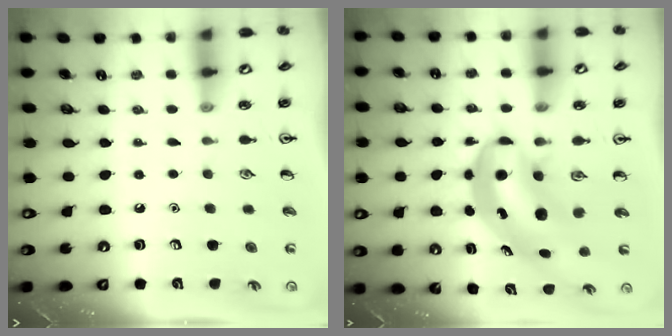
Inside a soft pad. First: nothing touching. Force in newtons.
{"total": 7.0, "press": 6.7, "slide": 1.8}